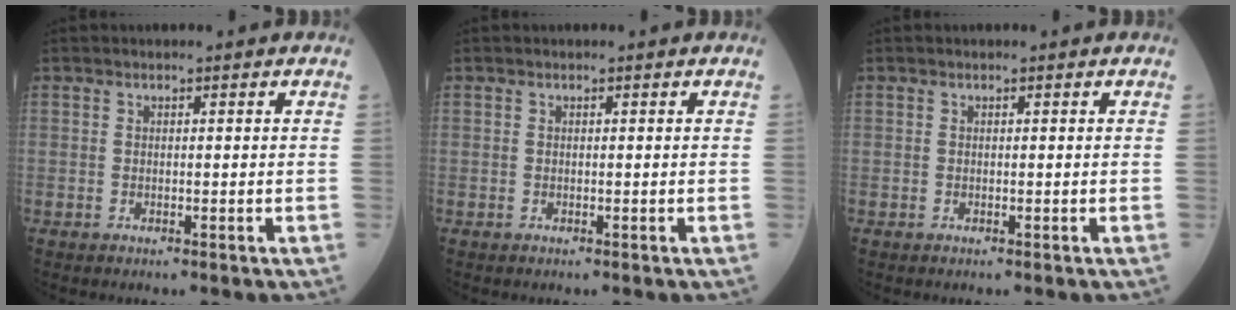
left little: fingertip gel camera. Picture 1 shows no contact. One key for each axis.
{"total": 0.0}
{"total": 0.0}